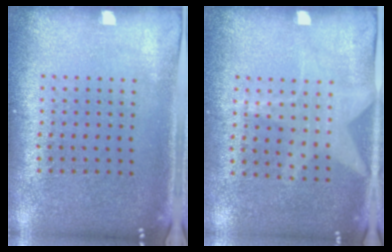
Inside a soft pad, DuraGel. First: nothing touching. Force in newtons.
{"total": 1.2, "press": 1.1, "slide": 0.3}